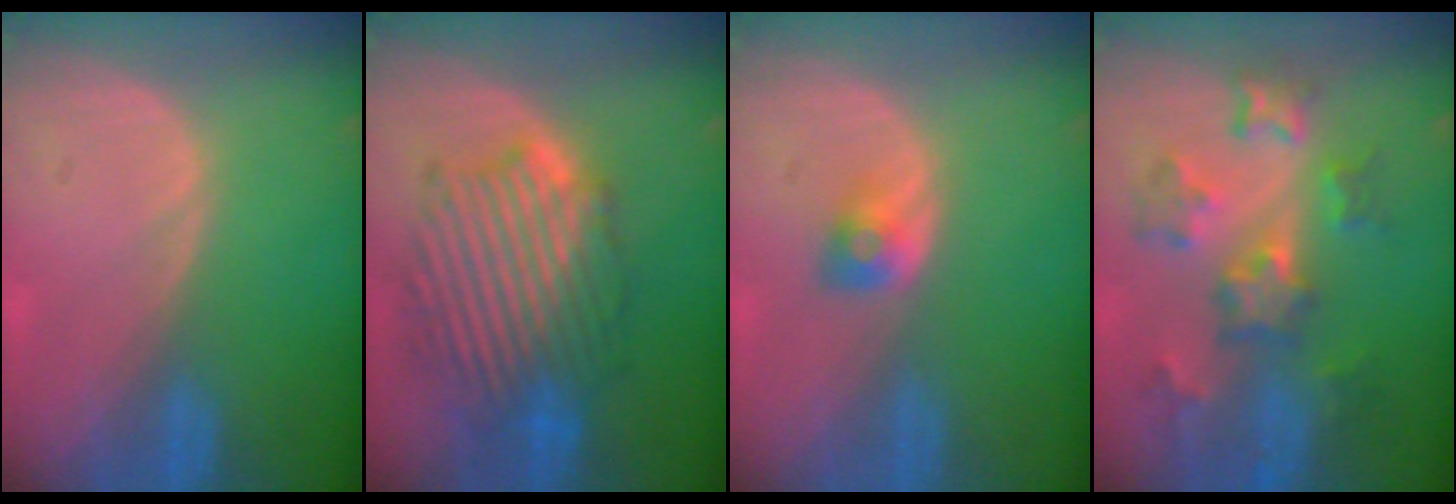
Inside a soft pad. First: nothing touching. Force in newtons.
{"total": 10.4, "press": 10.4, "slide": 0.5}
{"total": 2.5, "press": 2.3, "slide": 0.9}
{"total": 8.3, "press": 7.8, "slide": 2.9}